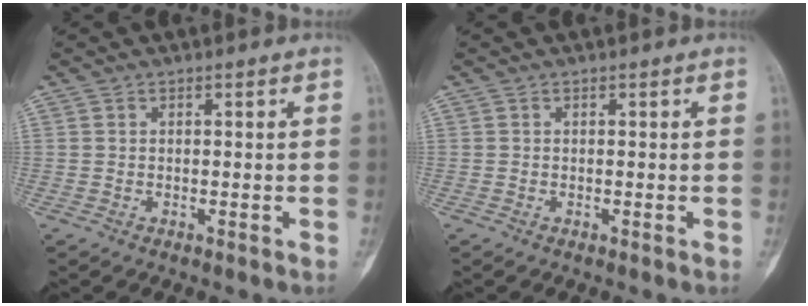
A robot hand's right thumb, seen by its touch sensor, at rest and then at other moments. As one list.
[{"total": 0.0}]